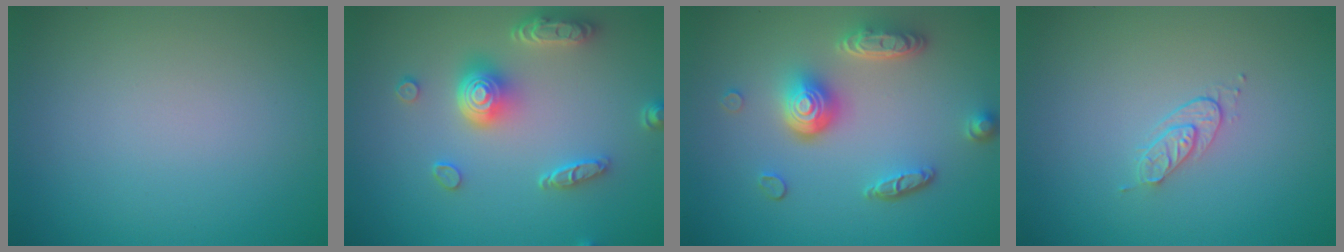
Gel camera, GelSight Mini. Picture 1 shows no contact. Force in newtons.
{"total": 5.0, "press": 4.0, "slide": 3.1}
{"total": 5.2, "press": 3.8, "slide": 3.6}
{"total": 1.5, "press": 0.8, "slide": 1.3}